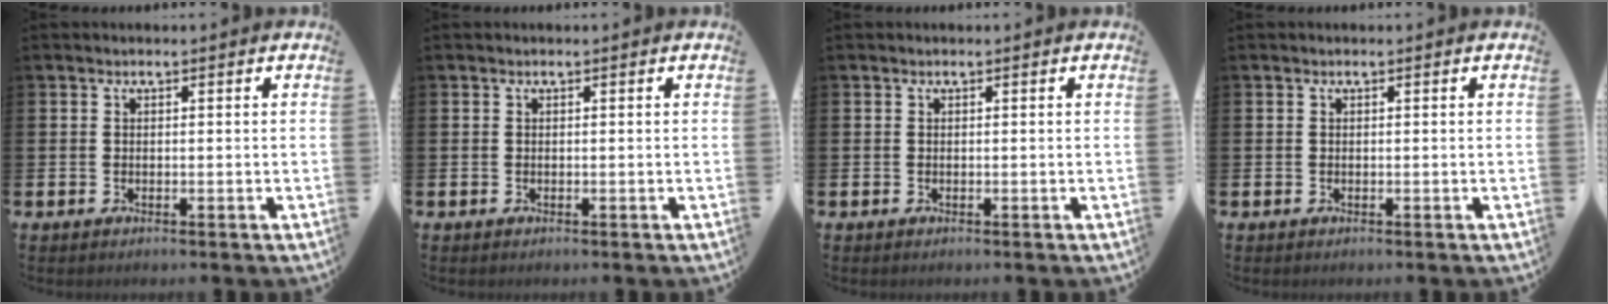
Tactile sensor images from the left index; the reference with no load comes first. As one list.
[{"total": 0.0}, {"total": 0.0}, {"total": 0.0}]